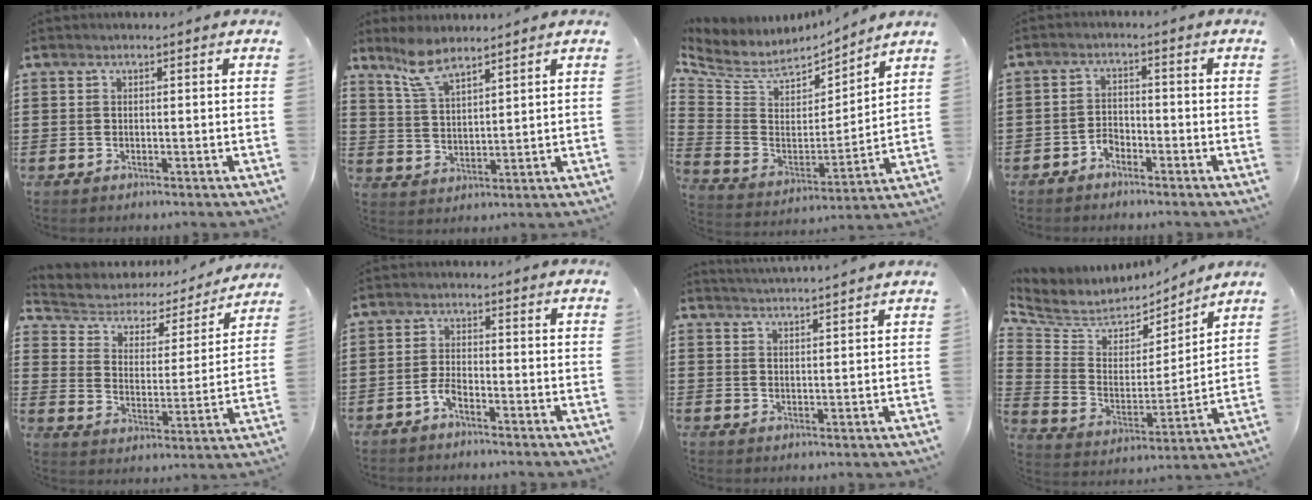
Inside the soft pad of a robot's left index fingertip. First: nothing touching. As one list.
[{"total": 6.5, "force": [5.3, 1.6, 3.4], "torque": [-0.082, -0.007, 0.097]}, {"total": 6.5, "force": [5.2, 3.3, 2.1], "torque": [-0.074, -0.039, 0.091]}, {"total": 2.3, "force": [-2.0, 1.0, 0.4], "torque": [-0.016, 0.004, -0.042]}, {"total": 3.5, "force": [2.8, 2.1, 0.6], "torque": [-0.037, -0.019, 0.037]}, {"total": 2.6, "force": [-1.8, 0.8, 1.7], "torque": [-0.049, -0.001, -0.038]}, {"total": 2.9, "force": [2.8, -0.9, 0.0], "torque": [-0.007, -0.017, 0.051]}, {"total": 5.8, "force": [5.2, 2.6, 0.0], "torque": [-0.041, -0.045, 0.088]}]